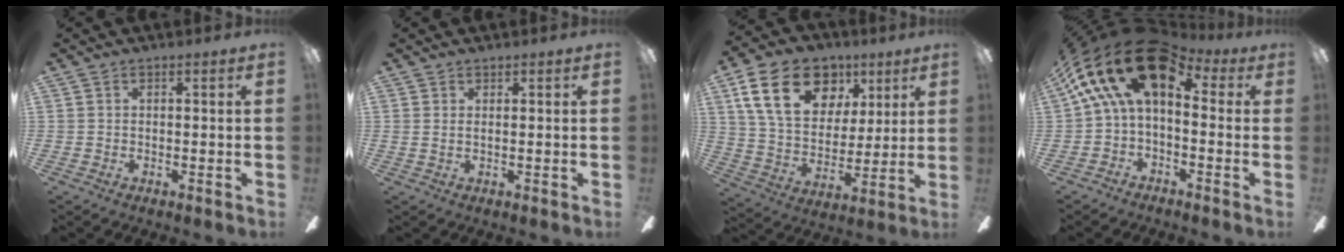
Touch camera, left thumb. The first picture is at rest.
{"total": 1.0, "force": [0.6, 0.1, 0.8], "torque": [-0.017, 0.001, 0.011]}
{"total": 21.1, "force": [9.6, 14.2, 12.1], "torque": [-0.206, -0.024, 0.173]}
{"total": 19.6, "force": [6.9, 10.1, 15.4], "torque": [-0.276, -0.026, 0.120]}